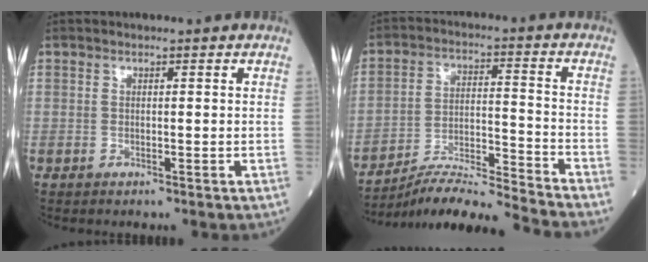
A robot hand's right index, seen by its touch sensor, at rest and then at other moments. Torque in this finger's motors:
{"motor_torque": [0.67, -0.83, 0.35, 0.04]}